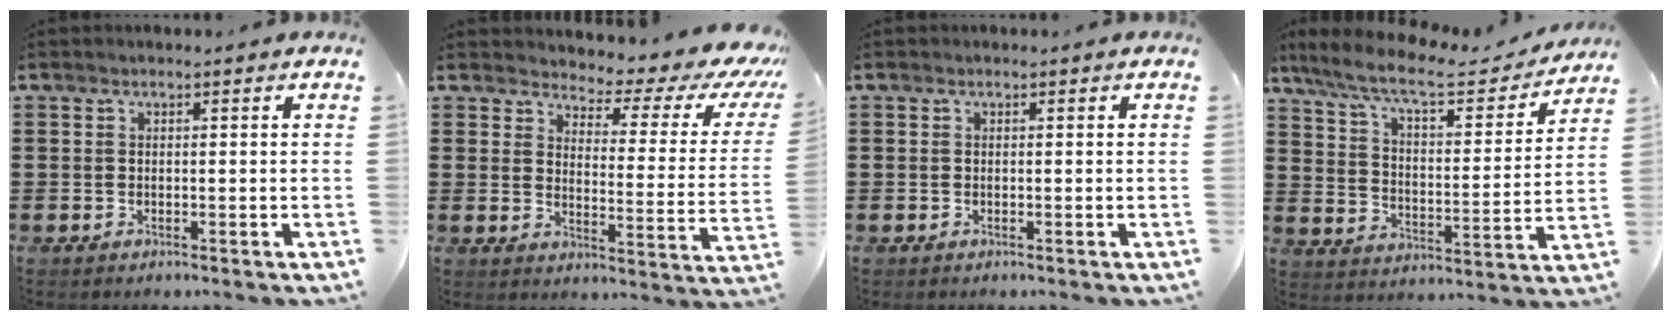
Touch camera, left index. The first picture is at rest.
{"total": 3.8, "force": [3.1, 1.3, 1.9], "torque": [-0.042, -0.029, 0.042]}
{"total": 0.0}
{"total": 9.1, "force": [7.4, 1.6, 5.0], "torque": [-0.125, -0.037, 0.125]}